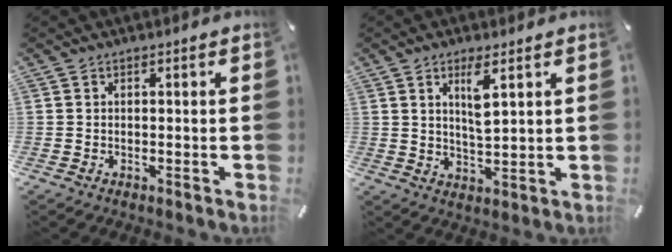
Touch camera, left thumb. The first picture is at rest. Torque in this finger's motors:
{"motor_torque": [0.16, 0.03, 0.04, -0.06, -0.06]}